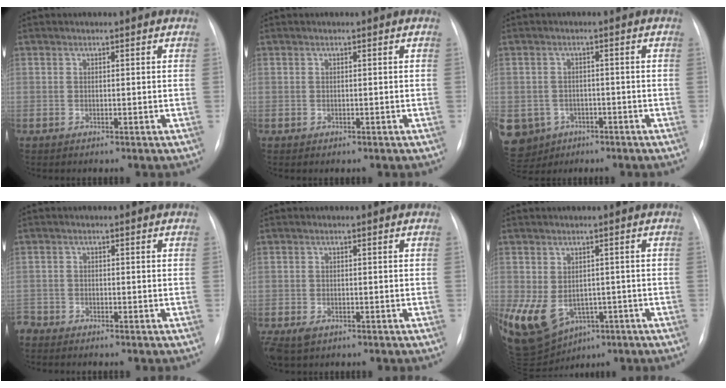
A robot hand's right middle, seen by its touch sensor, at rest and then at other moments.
{"total": 0.0}
{"total": 12.4, "force": [-5.2, 10.7, 3.4], "torque": [-0.118, 0.002, -0.062]}
{"total": 1.9, "force": [-1.9, 0.2, -0.1], "torque": [0.002, -0.009, -0.035]}
{"total": 4.0, "force": [-2.4, 2.2, 2.3], "torque": [-0.052, -0.010, -0.037]}
{"total": 13.8, "force": [-5.6, 9.7, 8.1], "torque": [-0.177, -0.009, -0.067]}